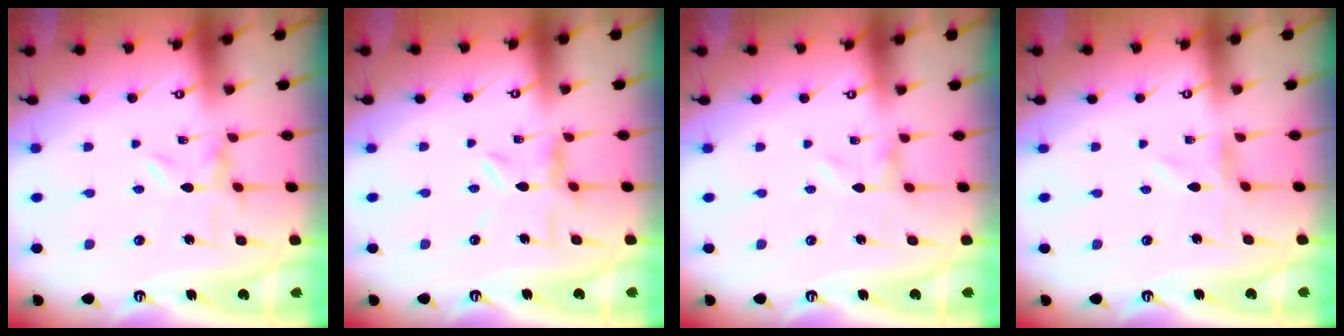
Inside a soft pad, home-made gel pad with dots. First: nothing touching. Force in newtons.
{"total": 6.9, "press": 6.9, "slide": 0.5}
{"total": 0.0}
{"total": 0.8, "press": 0.8, "slide": 0.2}